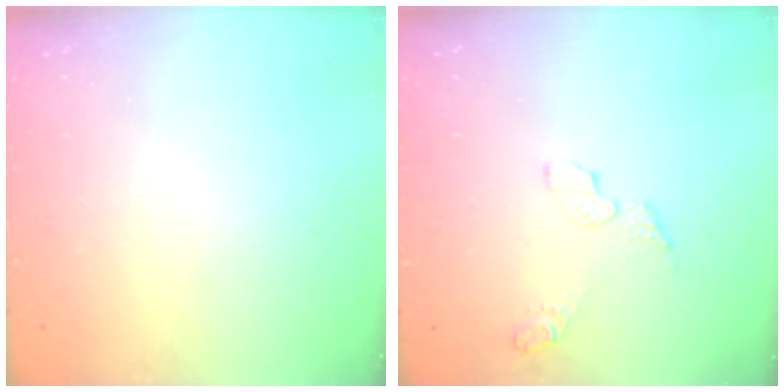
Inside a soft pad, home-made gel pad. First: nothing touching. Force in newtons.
{"total": 4.9, "press": 4.9, "slide": 0.1}